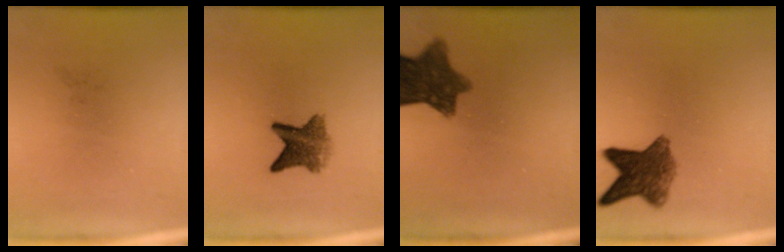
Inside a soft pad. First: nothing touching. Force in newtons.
{"total": 5.9}
{"total": 9.2}
{"total": 7.4}